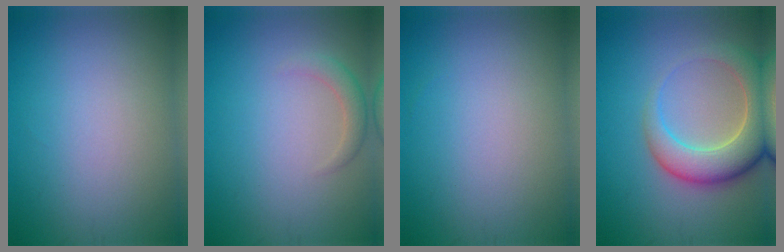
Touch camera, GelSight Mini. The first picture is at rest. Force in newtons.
{"total": 1.7, "press": 1.7, "slide": 0.1}
{"total": 0.0}
{"total": 7.0, "press": 7.0, "slide": 0.7}